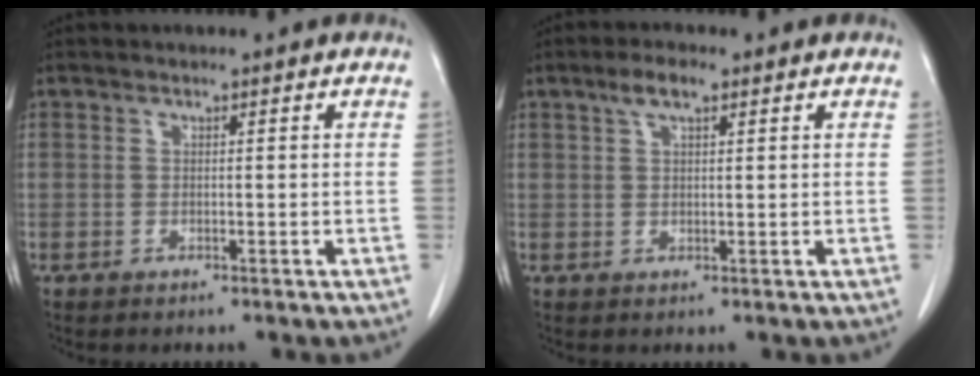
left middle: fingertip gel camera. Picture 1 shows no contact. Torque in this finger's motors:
{"motor_torque": [0.84, -0.61, 0.01, 0.03]}